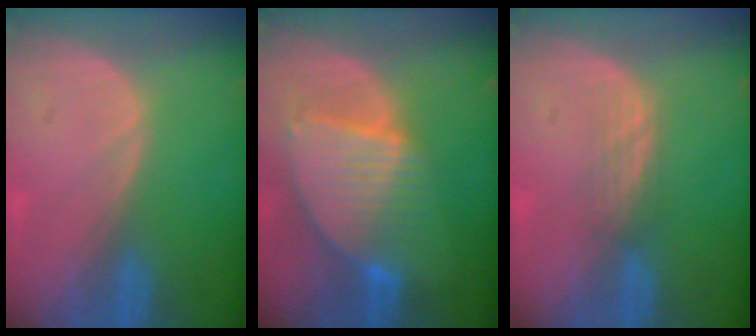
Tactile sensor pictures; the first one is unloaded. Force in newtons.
{"total": 8.4, "press": 7.4, "slide": 4.1}
{"total": 2.1, "press": 2.1, "slide": 0.3}